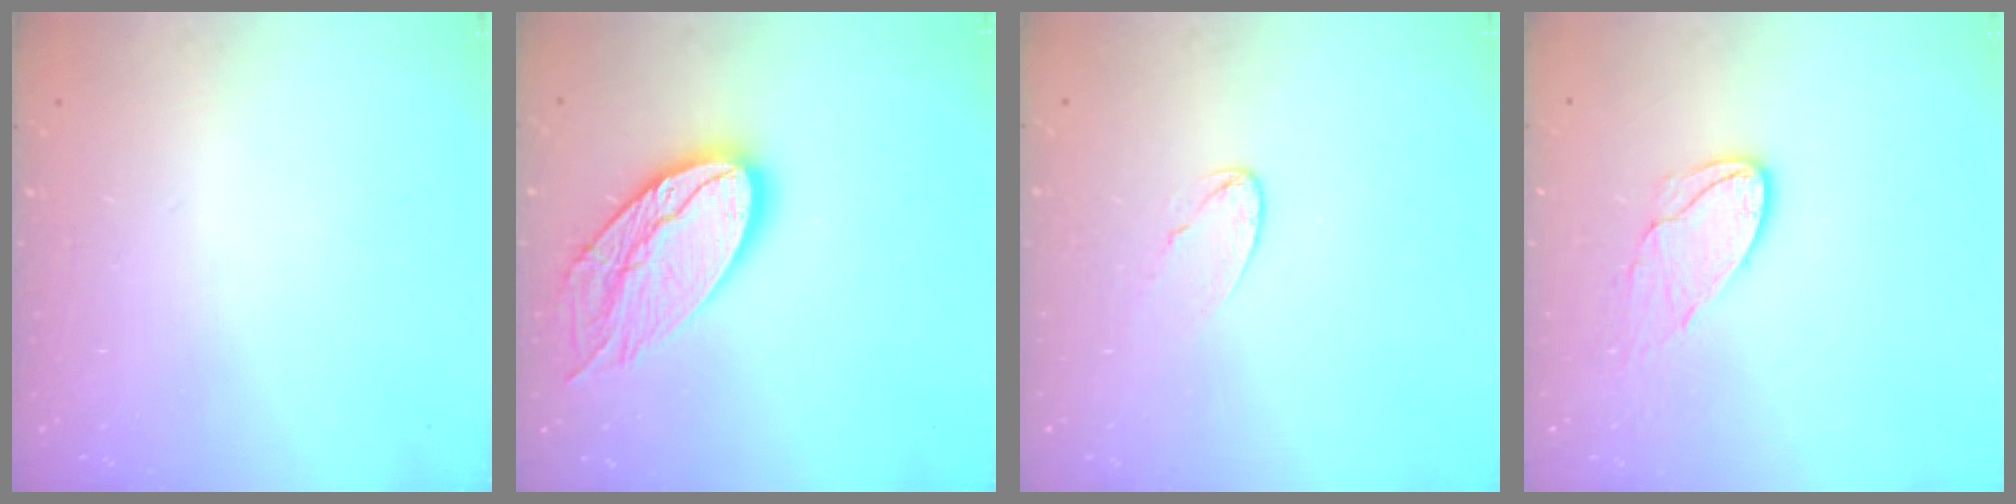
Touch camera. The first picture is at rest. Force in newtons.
{"total": 17.6, "press": 17.6, "slide": 1.4}
{"total": 4.1, "press": 4.1, "slide": 0.2}
{"total": 8.6, "press": 8.5, "slide": 0.6}